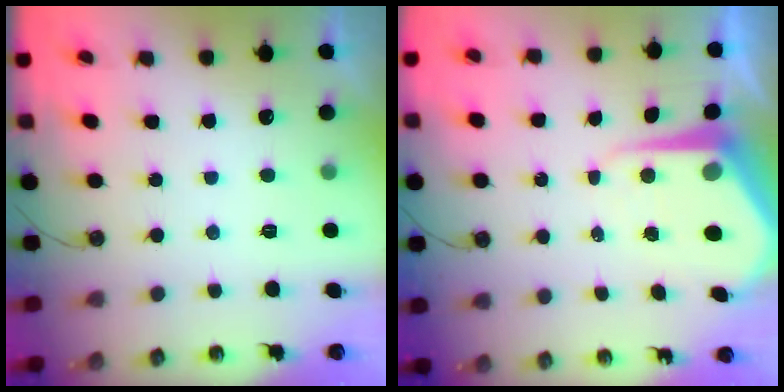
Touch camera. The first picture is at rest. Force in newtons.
{"total": 8.3, "press": 8.3, "slide": 0.8}